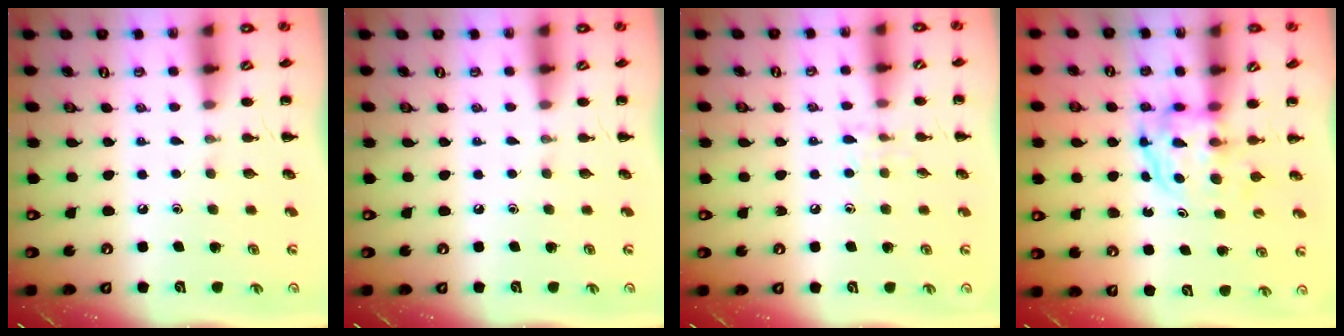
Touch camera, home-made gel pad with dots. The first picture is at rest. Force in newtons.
{"total": 0.0}
{"total": 5.5, "press": 5.2, "slide": 1.5}
{"total": 3.9, "press": 3.9, "slide": 0.3}